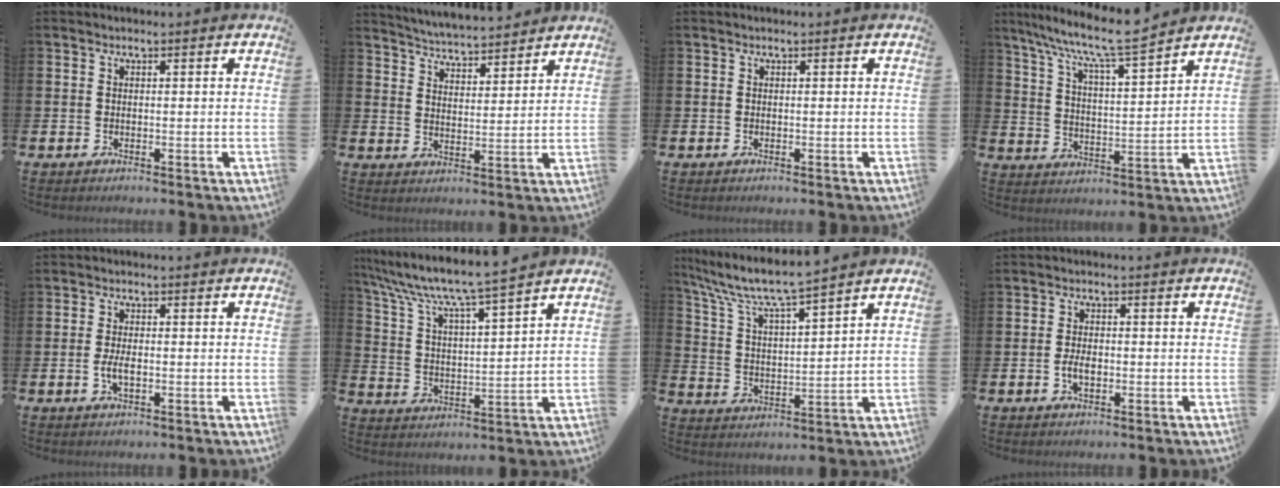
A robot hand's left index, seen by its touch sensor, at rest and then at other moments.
{"total": 5.0, "force": [5.0, 0.3, 0.2], "torque": [-0.023, -0.032, 0.088]}
{"total": 0.0}
{"total": 9.4, "force": [8.7, 0.2, 3.5], "torque": [-0.096, -0.058, 0.149]}
{"total": 2.5, "force": [-0.5, 1.2, 2.2], "torque": [-0.037, 0.000, -0.010]}
{"total": 8.0, "force": [7.3, 0.0, 3.1], "torque": [-0.094, -0.052, 0.122]}
{"total": 7.9, "force": [7.2, 0.4, 3.1], "torque": [-0.092, -0.044, 0.123]}
{"total": 2.6, "force": [-0.6, 1.4, 2.1], "torque": [-0.027, -0.002, -0.014]}